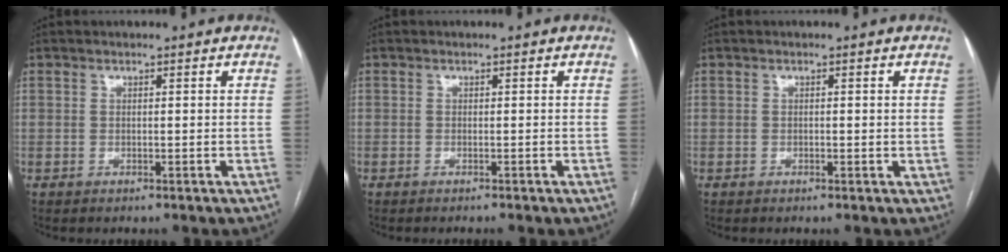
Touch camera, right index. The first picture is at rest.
{"total": 0.8, "force": [-0.7, -0.4, 0.0], "torque": [0.001, 0.001, -0.014]}
{"total": 1.0, "force": [0.0, 0.5, 0.8], "torque": [-0.013, 0.000, -0.001]}